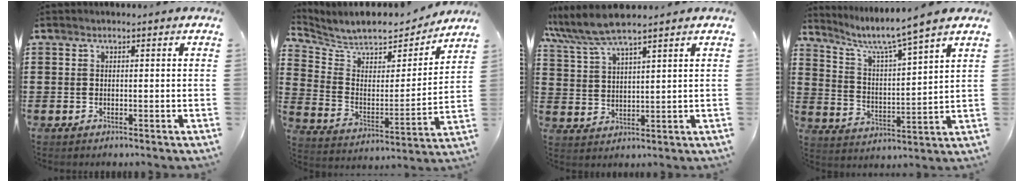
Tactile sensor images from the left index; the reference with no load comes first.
{"total": 7.2, "force": [6.8, 1.9, 1.8], "torque": [-0.066, -0.053, 0.114]}
{"total": 6.2, "force": [5.3, 0.6, 3.2], "torque": [-0.078, -0.016, 0.096]}
{"total": 5.3, "force": [4.5, -0.5, 2.7], "torque": [-0.073, -0.036, 0.066]}